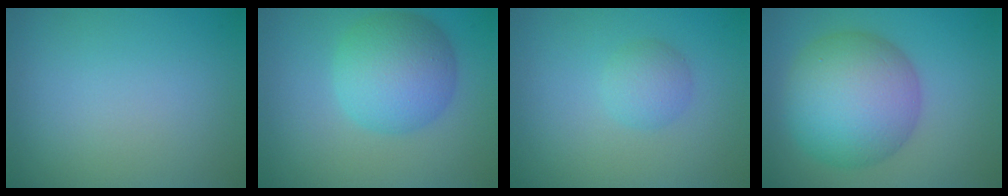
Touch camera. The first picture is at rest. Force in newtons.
{"total": 6.5, "press": 6.5, "slide": 0.0}
{"total": 2.0, "press": 2.0, "slide": 0.0}
{"total": 10.0, "press": 10.0, "slide": 0.2}